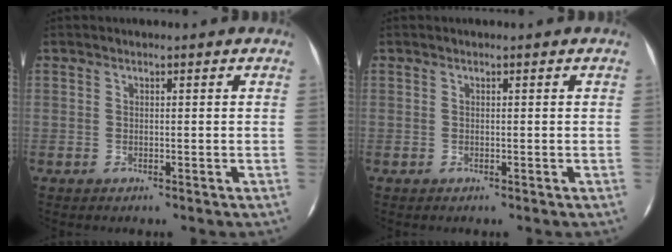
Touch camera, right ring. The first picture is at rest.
{"total": 0.0}